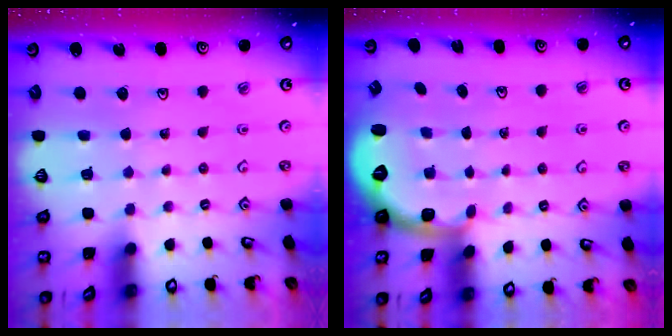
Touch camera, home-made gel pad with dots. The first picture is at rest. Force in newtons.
{"total": 2.6, "press": 1.6, "slide": 2.1}